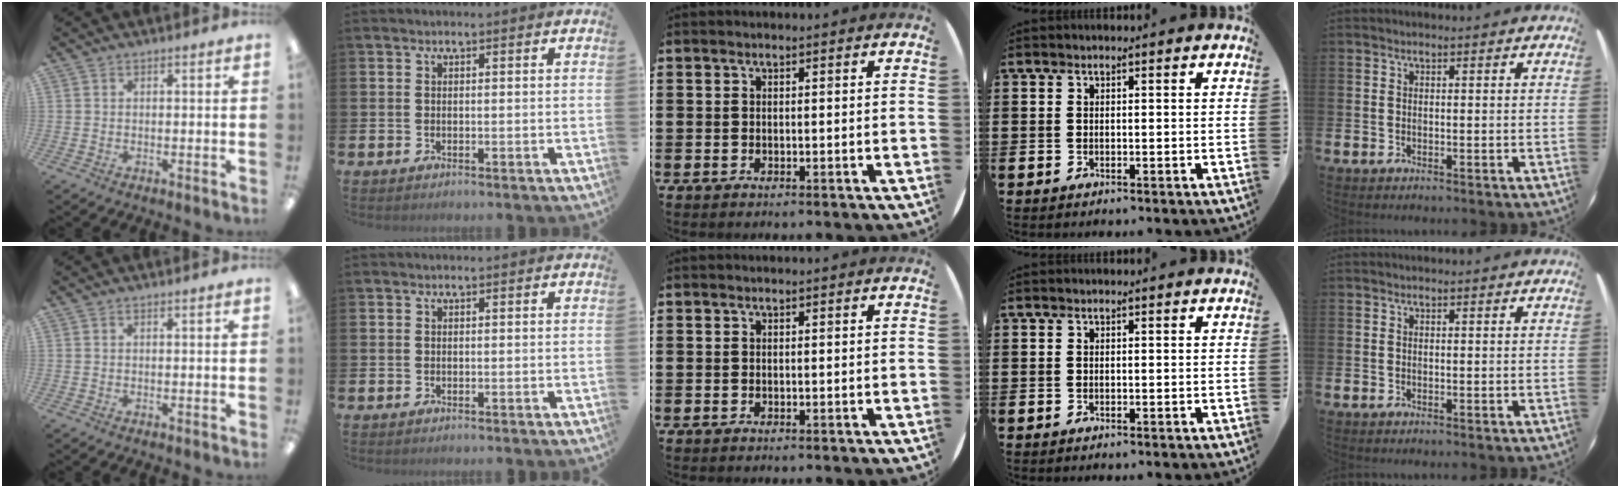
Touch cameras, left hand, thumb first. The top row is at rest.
{}